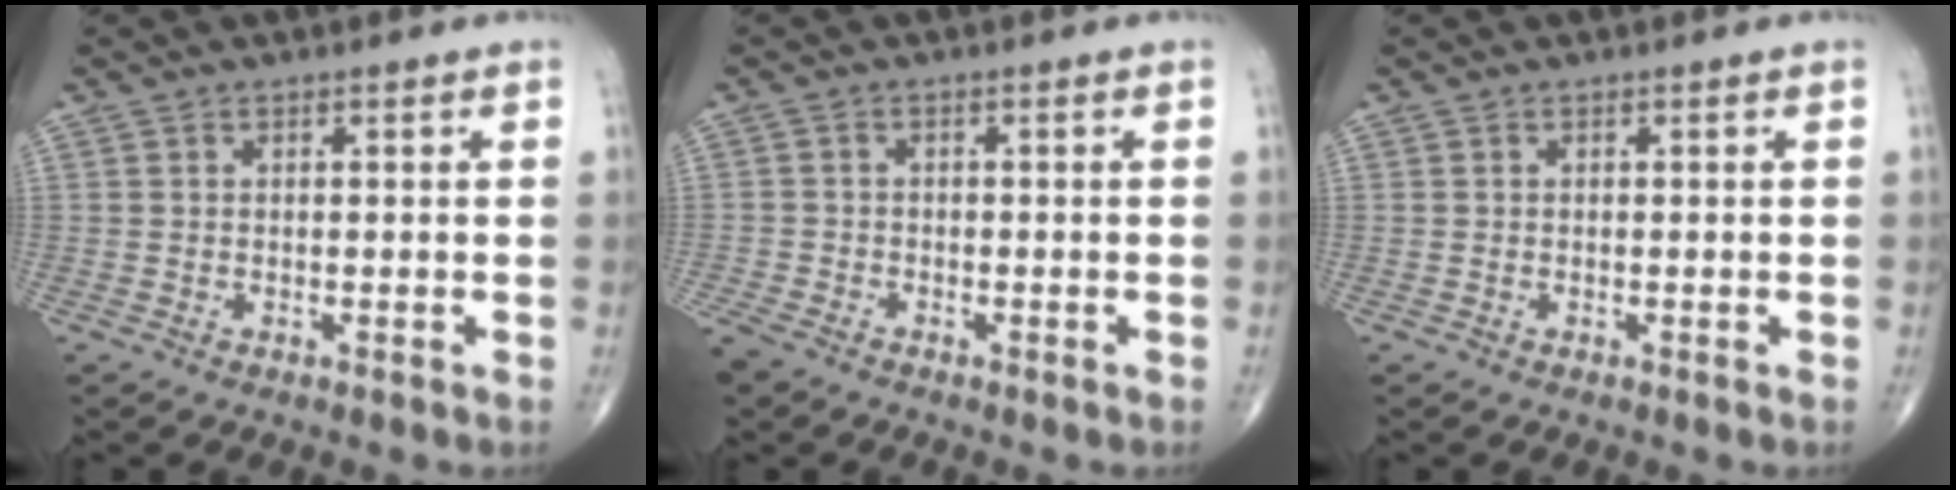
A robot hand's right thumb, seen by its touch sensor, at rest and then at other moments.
{"total": 3.9, "force": [-3.1, 1.9, 1.4], "torque": [-0.040, -0.001, -0.063]}
{"total": 0.0}